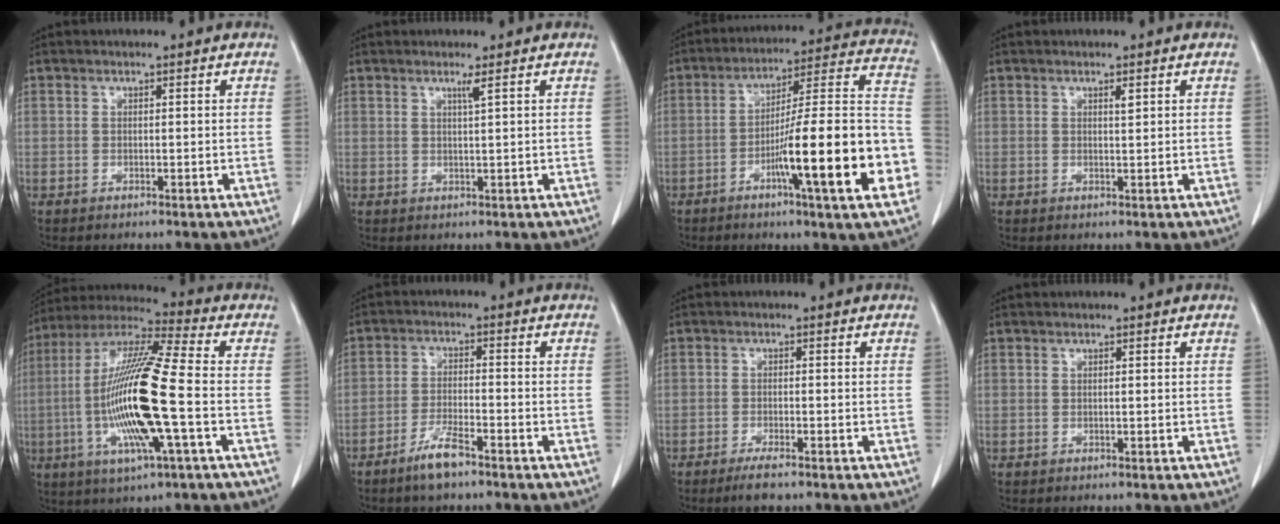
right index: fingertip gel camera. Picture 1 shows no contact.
{"total": 1.3, "force": [0.7, -0.5, 0.9], "torque": [-0.028, -0.008, 0.017]}
{"total": 21.1, "force": [-7.0, 0.8, 19.9], "torque": [-0.246, 0.009, -0.106]}
{"total": 0.9, "force": [0.5, 0.0, 0.7], "torque": [-0.014, -0.003, 0.008]}
{"total": 18.5, "force": [-3.5, 1.2, 18.1], "torque": [-0.373, -0.009, -0.070]}
{"total": 5.1, "force": [-3.8, 0.7, 3.3], "torque": [-0.065, -0.004, -0.072]}
{"total": 3.1, "force": [-2.3, 0.4, 1.9], "torque": [-0.038, -0.004, -0.042]}
{"total": 0.0}